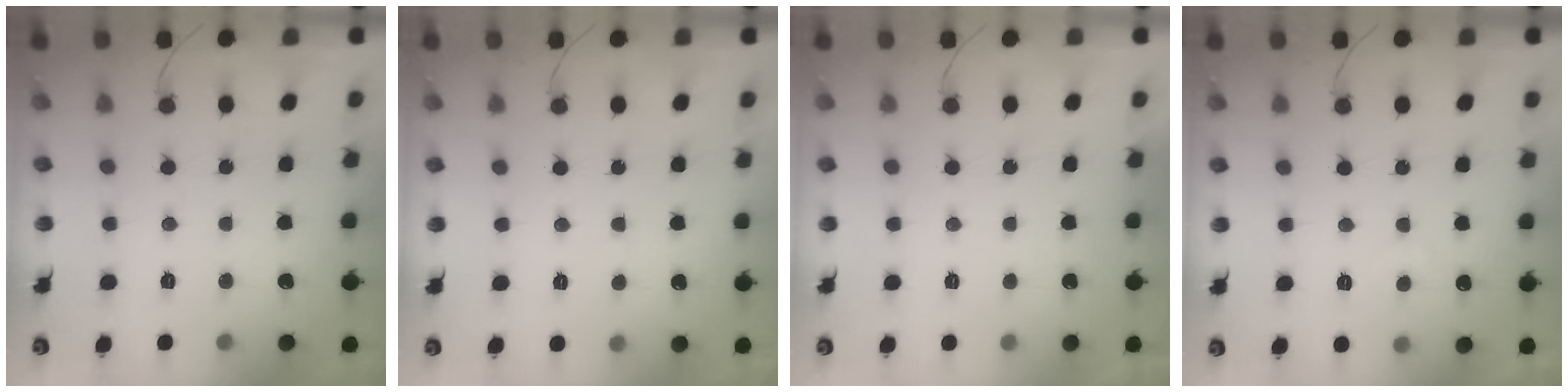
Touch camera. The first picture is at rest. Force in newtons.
{"total": 2.8, "press": 2.8, "slide": 0.3}
{"total": 2.2, "press": 2.2, "slide": 0.3}
{"total": 2.4, "press": 2.3, "slide": 0.5}